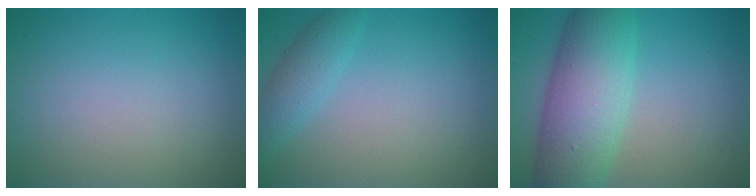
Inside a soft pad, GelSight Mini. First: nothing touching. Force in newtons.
{"total": 2.6, "press": 2.6, "slide": 0.1}
{"total": 8.9, "press": 8.9, "slide": 0.3}